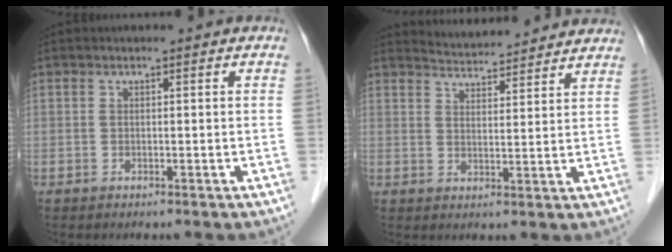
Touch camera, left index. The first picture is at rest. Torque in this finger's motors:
{"motor_torque": [0.32, -0.33, -0.04, -0.03]}